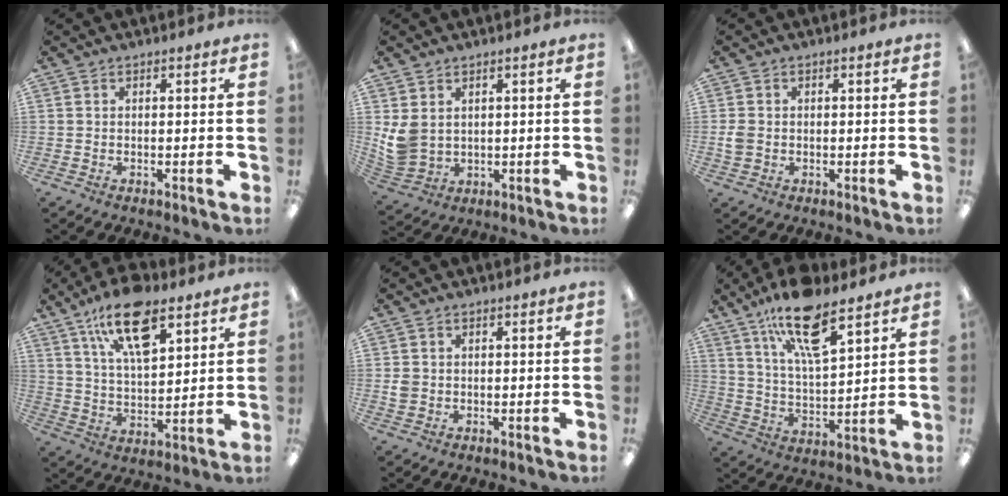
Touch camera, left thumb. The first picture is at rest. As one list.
[{"total": 6.3, "force": [2.1, 4.9, 3.3], "torque": [-0.088, -0.007, 0.044]}, {"total": 2.7, "force": [-0.2, 2.2, 1.6], "torque": [-0.027, 0.006, -0.003]}, {"total": 16.0, "force": [9.8, 6.9, 10.6], "torque": [-0.180, -0.035, 0.169]}, {"total": 2.1, "force": [0.0, 1.9, 0.9], "torque": [-0.007, 0.001, -0.003]}, {"total": 16.2, "force": [10.8, 5.4, 10.8], "torque": [-0.182, -0.051, 0.182]}]